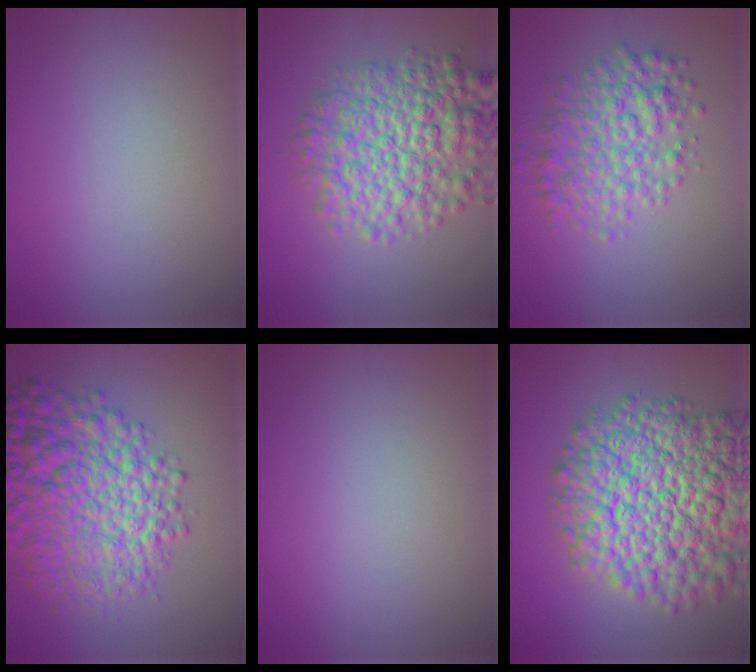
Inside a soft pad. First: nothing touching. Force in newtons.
{"total": 8.1, "press": 8.1, "slide": 0.2}
{"total": 5.2, "press": 5.2, "slide": 0.0}
{"total": 10.9, "press": 10.9, "slide": 0.3}
{"total": 0.0}
{"total": 15.4, "press": 15.4, "slide": 0.6}